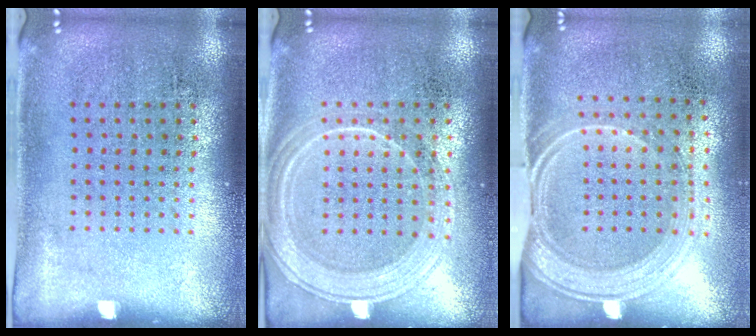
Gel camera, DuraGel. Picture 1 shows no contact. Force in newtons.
{"total": 1.9, "press": 1.8, "slide": 0.5}
{"total": 1.7, "press": 1.4, "slide": 1.0}